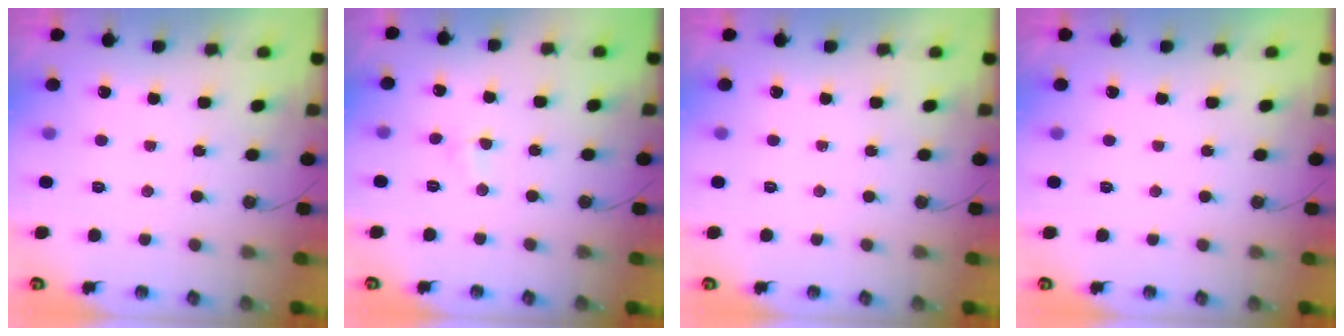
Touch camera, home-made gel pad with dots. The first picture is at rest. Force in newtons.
{"total": 2.8, "press": 2.8, "slide": 0.6}
{"total": 0.0}
{"total": 0.0}